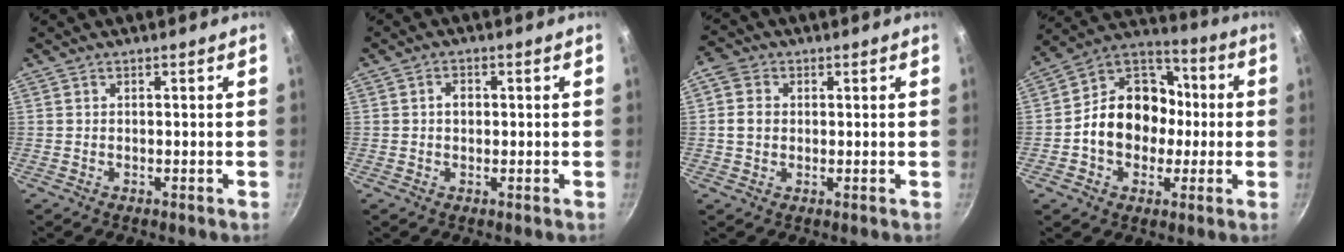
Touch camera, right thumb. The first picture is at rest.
{"total": 2.2, "force": [0.1, 1.7, 1.4], "torque": [-0.012, 0.005, 0.001]}
{"total": 4.7, "force": [0.4, 4.0, 2.4], "torque": [-0.028, 0.005, -0.002]}
{"total": 16.9, "force": [-1.3, 13.6, 9.9], "torque": [-0.121, 0.043, -0.037]}